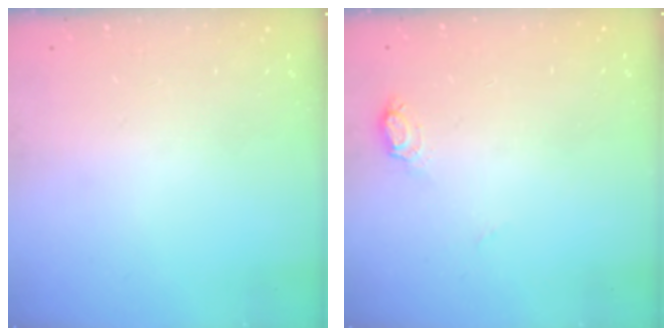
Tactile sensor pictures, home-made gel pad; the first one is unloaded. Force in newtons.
{"total": 6.1, "press": 5.9, "slide": 1.6}